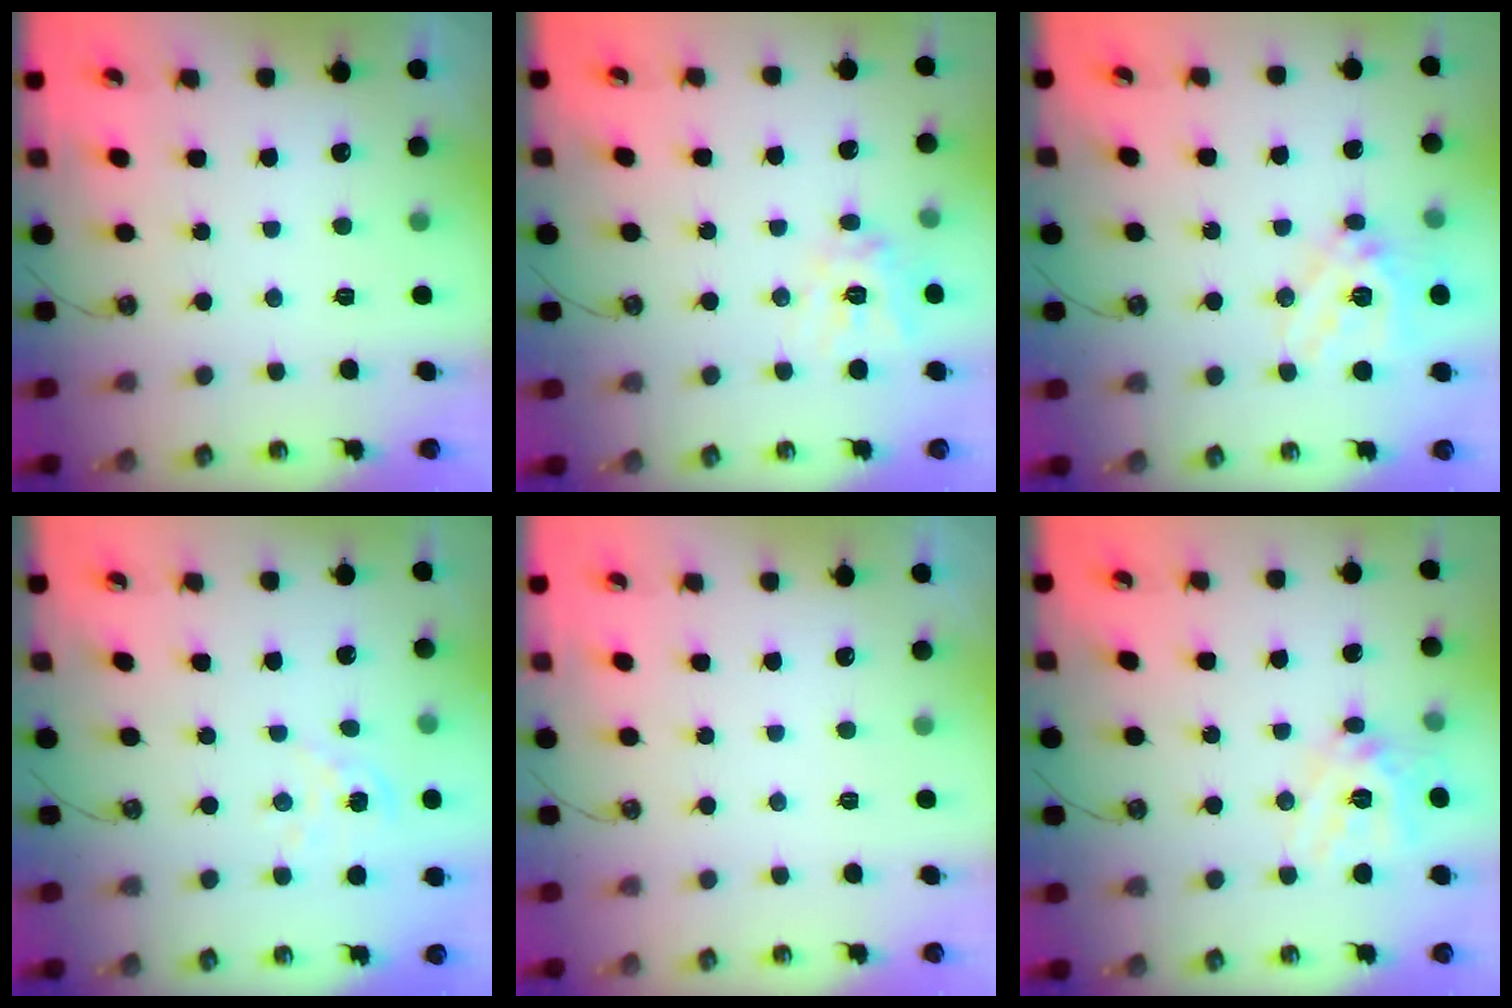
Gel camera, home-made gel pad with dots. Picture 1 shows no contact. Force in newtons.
{"total": 12.4, "press": 12.3, "slide": 1.5}
{"total": 17.3, "press": 17.1, "slide": 2.6}
{"total": 2.6, "press": 2.6, "slide": 0.4}
{"total": 0.0}
{"total": 13.4, "press": 13.2, "slide": 1.9}